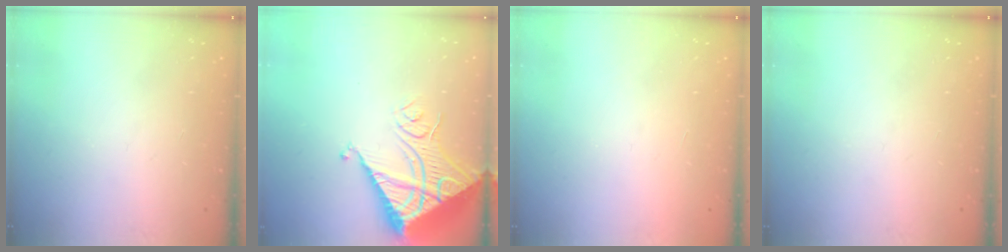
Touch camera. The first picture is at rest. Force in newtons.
{"total": 13.7, "press": 13.7, "slide": 1.3}
{"total": 1.5, "press": 1.5, "slide": 0.1}
{"total": 0.0}